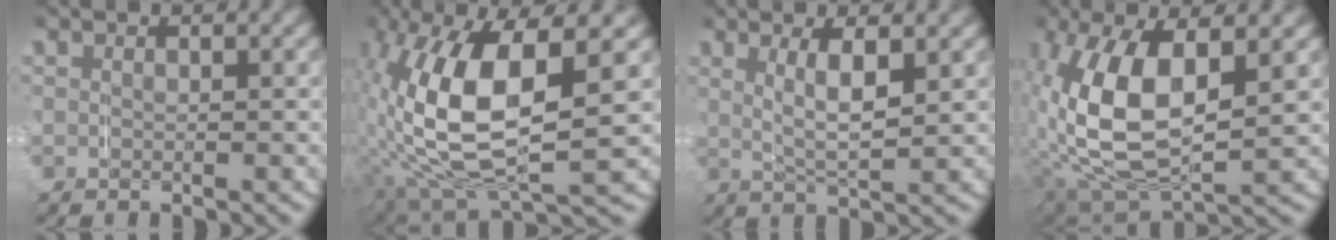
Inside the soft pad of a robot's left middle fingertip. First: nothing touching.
{"total": 12.4, "force": [-0.5, 5.7, 11.0], "torque": [-0.242, -0.023, 0.011]}
{"total": 3.6, "force": [0.7, 0.7, 3.5], "torque": [-0.060, 0.000, 0.013]}
{"total": 10.4, "force": [-0.4, 5.7, 8.7], "torque": [-0.217, -0.025, 0.014]}